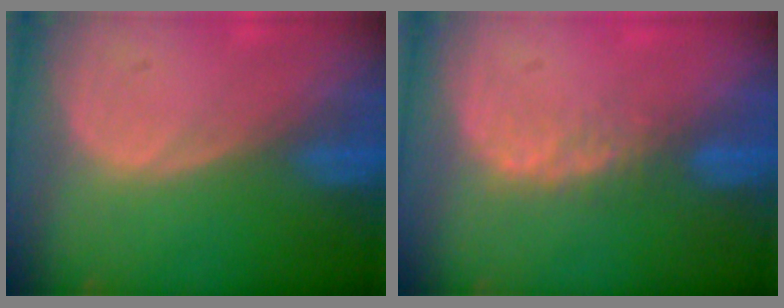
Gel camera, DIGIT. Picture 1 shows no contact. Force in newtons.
{"total": 2.8, "press": 2.4, "slide": 1.5}